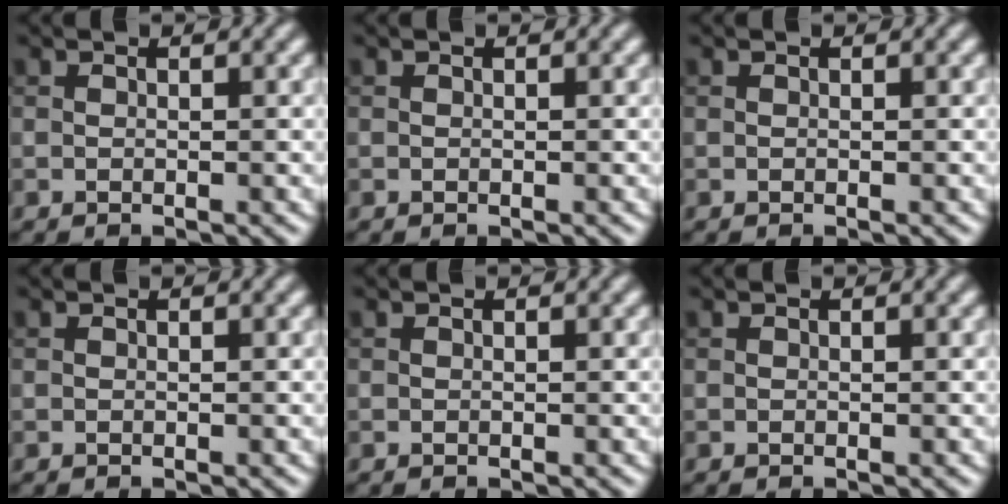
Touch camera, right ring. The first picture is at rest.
{"total": 0.0}
{"total": 0.0}
{"total": 0.0}
{"total": 0.0}
{"total": 0.0}